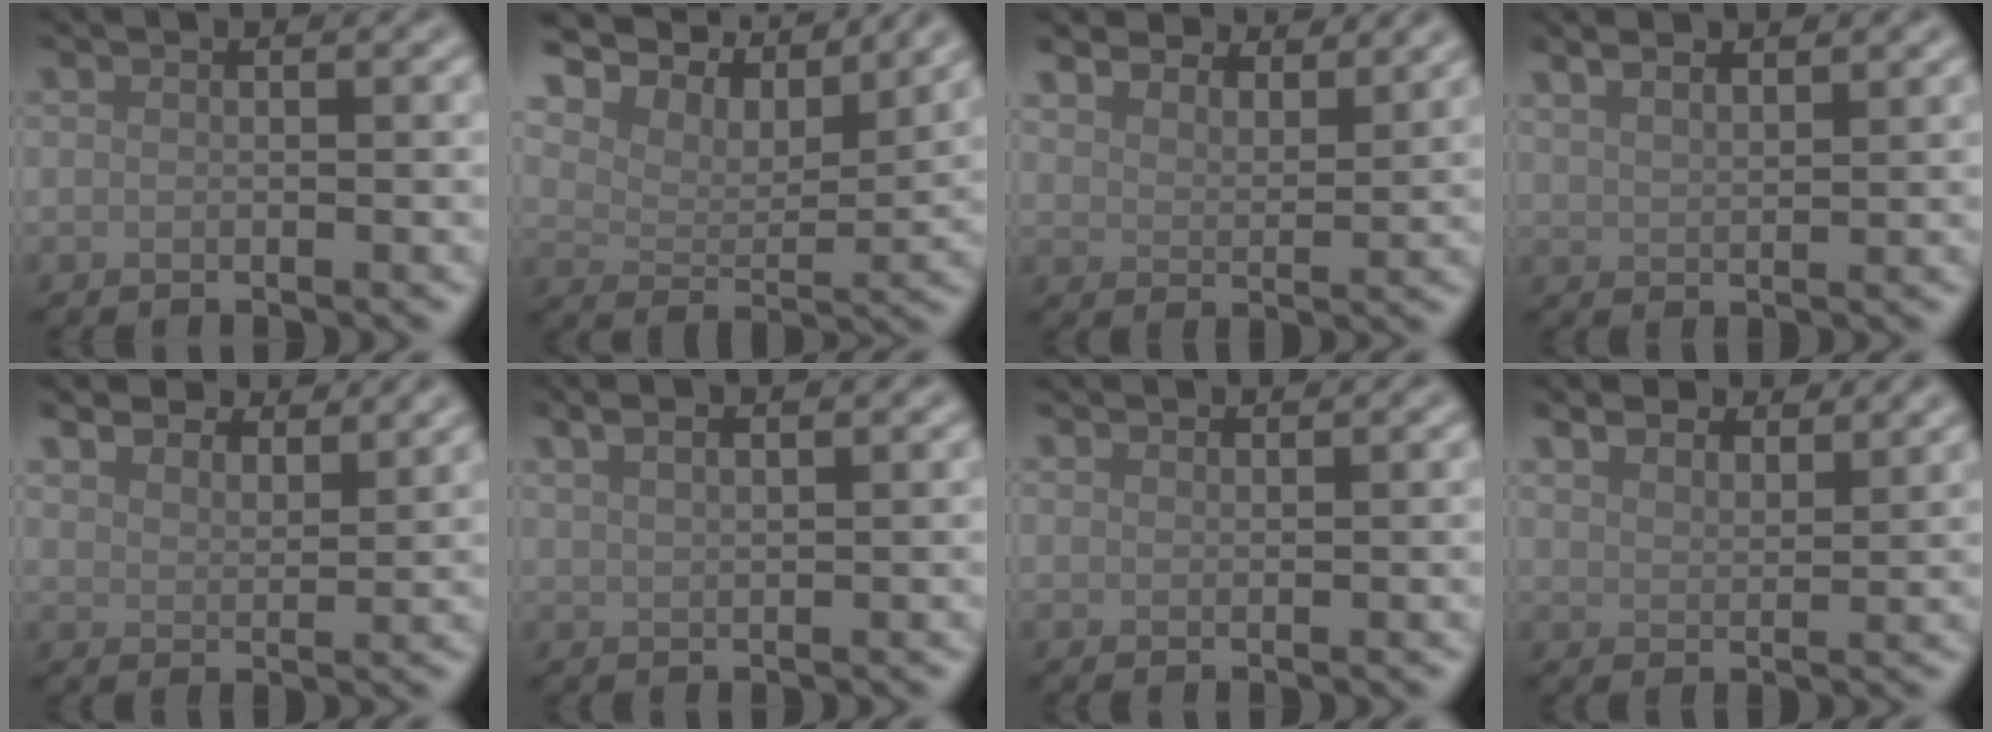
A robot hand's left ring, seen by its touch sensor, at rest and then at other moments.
{"total": 8.8, "force": [7.0, 3.3, 4.1], "torque": [-0.081, 0.006, 0.099]}
{"total": 6.3, "force": [5.8, 1.7, 1.8], "torque": [-0.040, -0.001, 0.090]}
{"total": 3.4, "force": [2.7, 1.1, 1.8], "torque": [-0.021, 0.012, 0.034]}
{"total": 5.6, "force": [5.1, 1.6, 1.6], "torque": [-0.035, 0.002, 0.077]}
{"total": 3.0, "force": [2.1, 0.9, 2.0], "torque": [-0.025, 0.006, 0.030]}
{"total": 1.5, "force": [1.5, 0.3, 0.1], "torque": [-0.003, 0.002, 0.026]}
{"total": 5.2, "force": [4.6, 1.8, 1.7], "torque": [-0.034, -0.002, 0.075]}